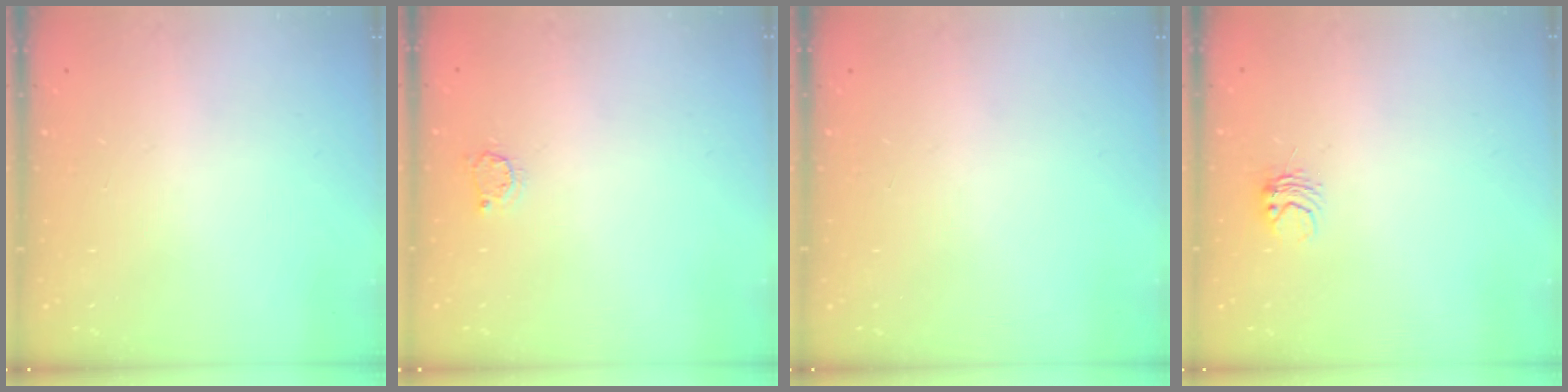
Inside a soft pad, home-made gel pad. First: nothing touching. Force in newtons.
{"total": 2.7, "press": 2.7, "slide": 0.4}
{"total": 0.0}
{"total": 3.9, "press": 3.9, "slide": 0.4}